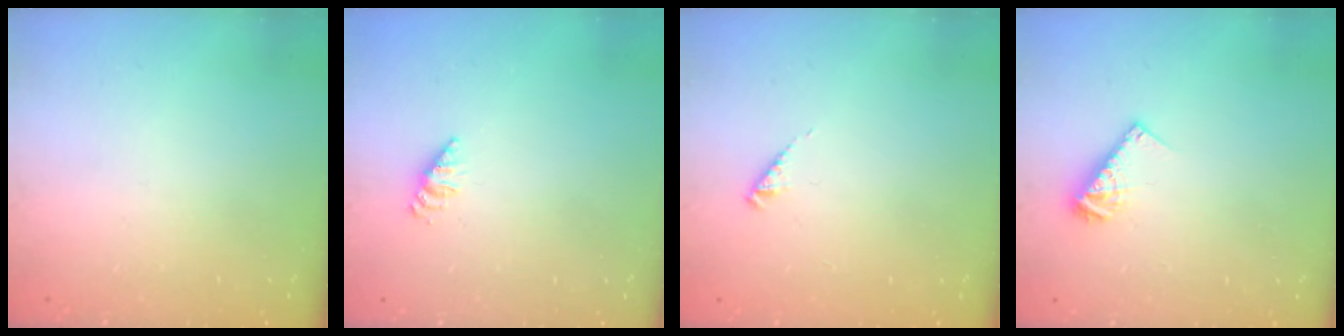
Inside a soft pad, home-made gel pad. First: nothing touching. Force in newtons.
{"total": 2.6, "press": 2.6, "slide": 0.4}
{"total": 2.3, "press": 2.3, "slide": 0.4}
{"total": 7.8, "press": 7.7, "slide": 0.4}